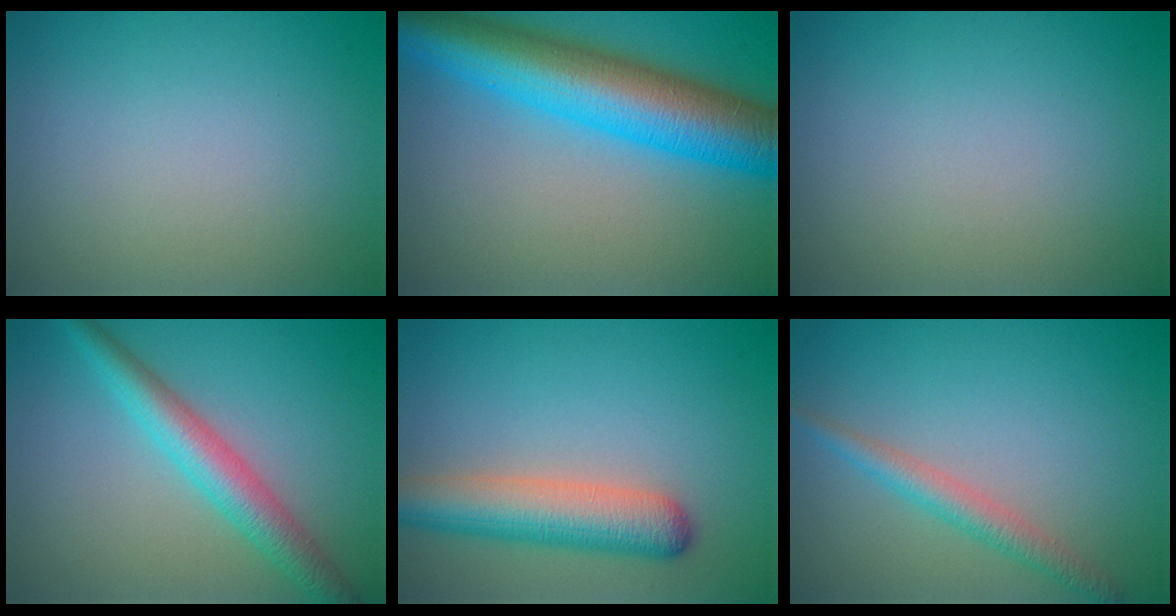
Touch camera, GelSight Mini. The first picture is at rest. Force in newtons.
{"total": 11.0, "press": 11.0, "slide": 0.2}
{"total": 0.0}
{"total": 4.3, "press": 4.3, "slide": 0.1}
{"total": 5.7, "press": 5.7, "slide": 0.2}
{"total": 2.4, "press": 2.4, "slide": 0.1}